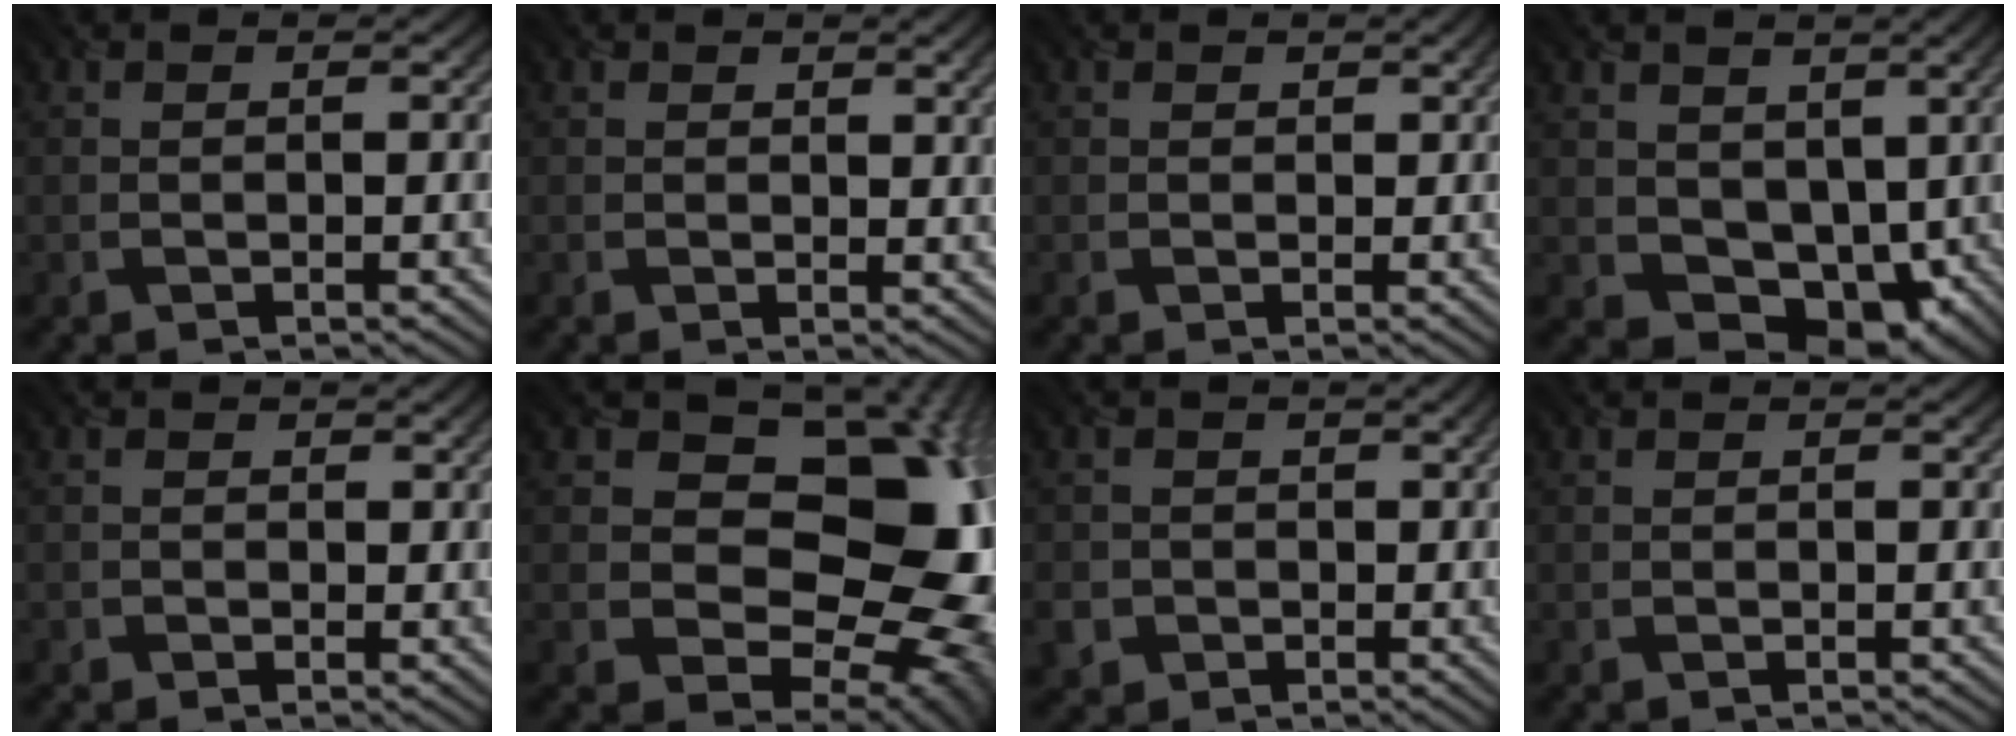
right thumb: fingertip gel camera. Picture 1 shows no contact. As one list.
[{"total": 2.2, "force": [1.3, 0.9, 1.6], "torque": [-0.023, -0.004, 0.023]}, {"total": 0.7, "force": [0.2, 0.3, -0.6], "torque": [0.010, -0.003, 0.006]}, {"total": 7.1, "force": [0.2, 6.0, 3.8], "torque": [-0.077, -0.028, 0.010]}, {"total": 1.1, "force": [-0.3, 0.4, -1.0], "torque": [0.014, -0.007, -0.004]}, {"total": 19.6, "force": [0.3, 15.4, 12.1], "torque": [-0.151, -0.012, 0.026]}, {"total": 3.0, "force": [-1.3, 2.7, 0.0], "torque": [-0.013, -0.013, -0.024]}, {"total": 0.0}]